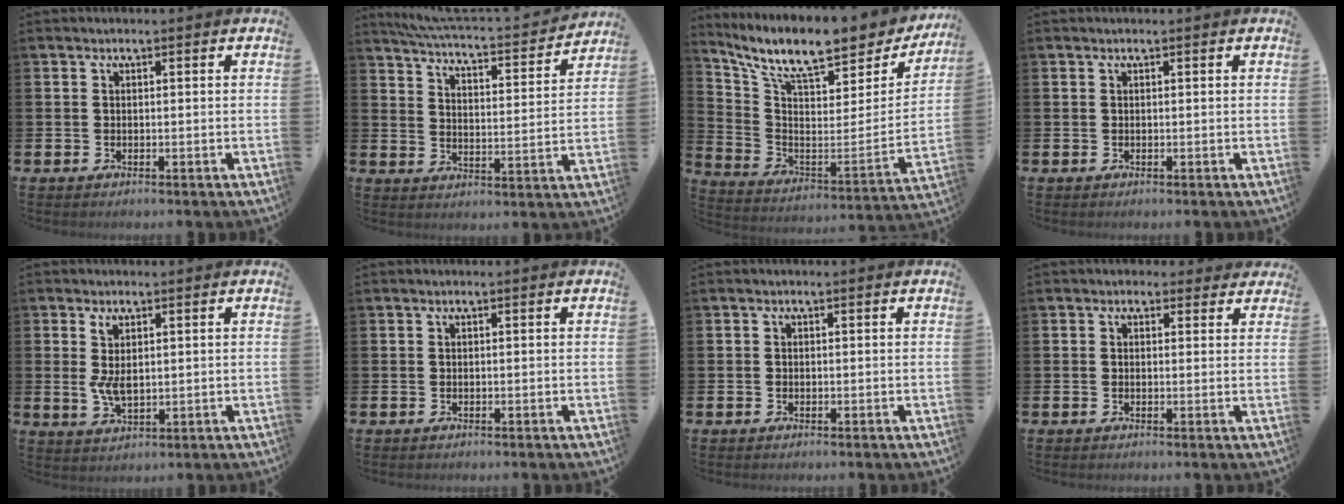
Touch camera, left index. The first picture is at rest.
{"total": 4.7, "force": [4.6, 0.3, 1.0], "torque": [-0.043, -0.044, 0.072]}
{"total": 10.8, "force": [8.8, 2.7, 5.7], "torque": [-0.133, -0.070, 0.144]}
{"total": 0.0}
{"total": 3.9, "force": [1.2, 2.0, 3.2], "torque": [-0.057, 0.002, 0.019]}
{"total": 0.0}
{"total": 0.5, "force": [-0.1, 0.5, 0.0], "torque": [0.001, 0.005, -0.003]}
{"total": 1.8, "force": [1.4, 1.2, 0.0], "torque": [0.006, -0.001, 0.022]}